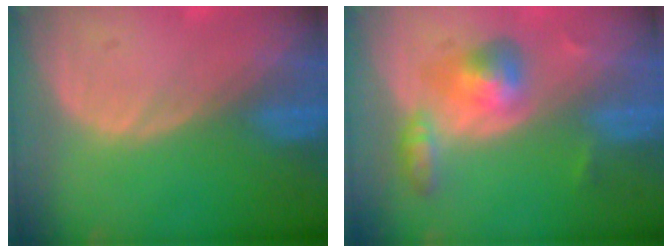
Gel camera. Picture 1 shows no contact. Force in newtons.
{"total": 5.6, "press": 5.4, "slide": 1.5}